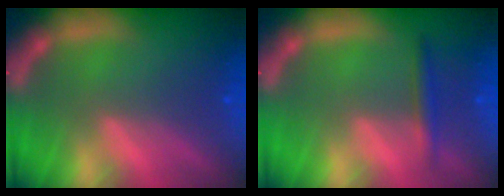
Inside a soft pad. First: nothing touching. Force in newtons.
{"total": 1.9}